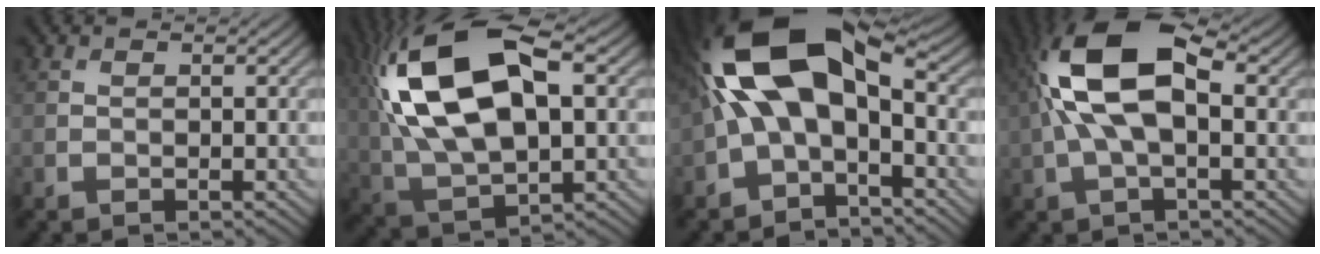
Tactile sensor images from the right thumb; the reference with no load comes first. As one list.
[{"total": 18.7, "force": [4.3, 9.5, 15.5], "torque": [-0.325, 0.024, 0.066]}, {"total": 15.1, "force": [0.7, 8.0, 12.8], "torque": [-0.257, 0.018, 0.000]}, {"total": 12.6, "force": [1.7, 5.7, 11.1], "torque": [-0.237, 0.025, 0.021]}]